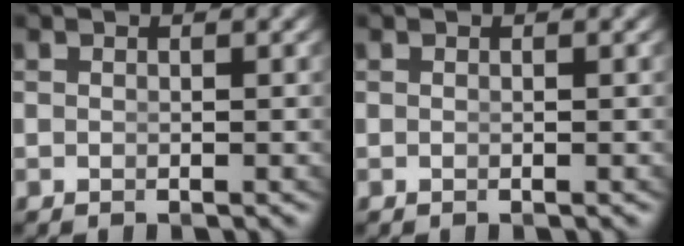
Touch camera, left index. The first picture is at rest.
{"total": 0.0}